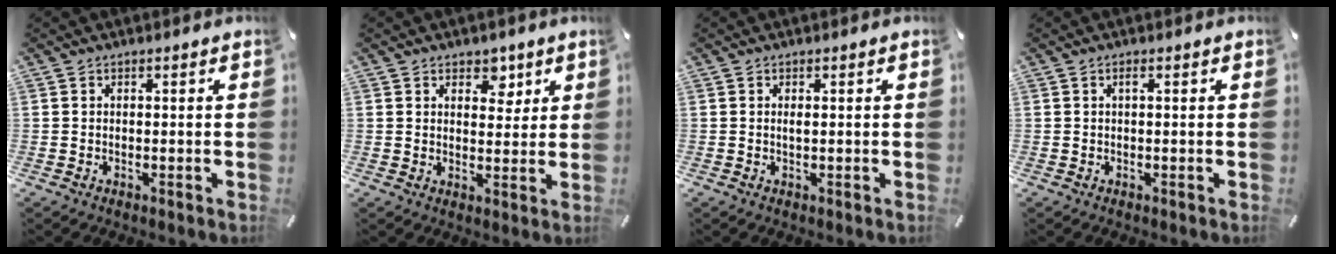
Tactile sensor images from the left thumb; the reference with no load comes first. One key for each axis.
{"total": 3.9, "fx": 2.0, "fy": 2.9, "fz": 1.7, "tx": -0.002, "ty": -0.009, "tz": 0.026}
{"total": 0.8, "fx": 0.2, "fy": 0.2, "fz": 0.8, "tx": -0.015, "ty": 0.000, "tz": 0.003}
{"total": 0.8, "fx": 0.1, "fy": 0.1, "fz": 0.8, "tx": -0.015, "ty": 0.002, "tz": 0.001}